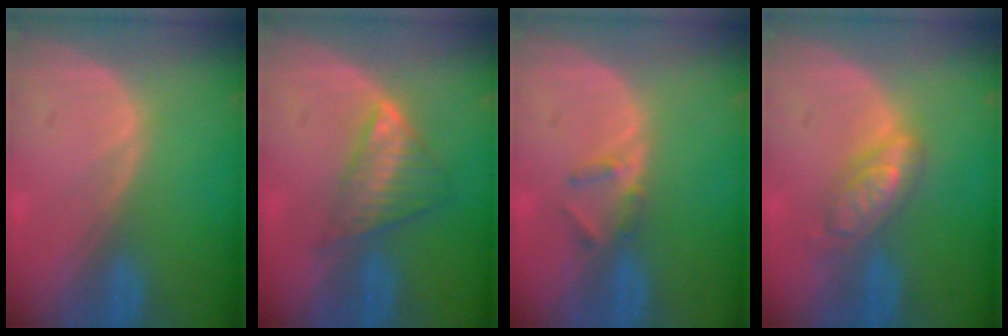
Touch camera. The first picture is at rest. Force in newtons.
{"total": 6.1, "press": 5.3, "slide": 3.1}
{"total": 2.3, "press": 2.1, "slide": 0.9}
{"total": 5.1, "press": 5.1, "slide": 0.2}